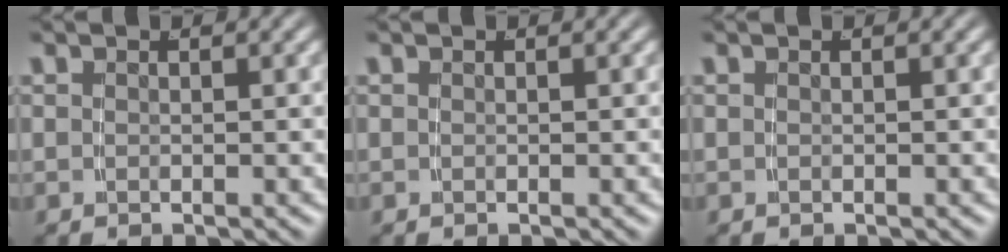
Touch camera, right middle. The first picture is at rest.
{"total": 0.0}
{"total": 0.0}